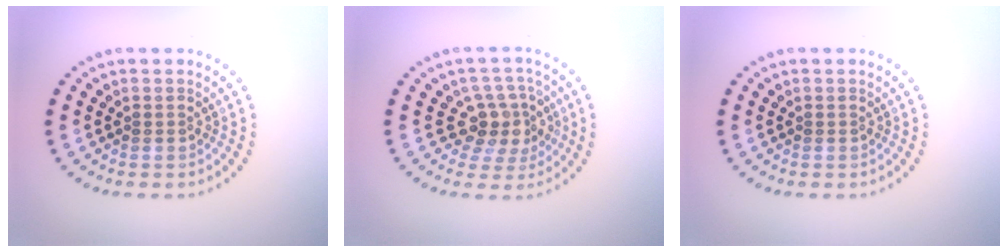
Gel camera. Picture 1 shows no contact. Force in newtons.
{"total": 3.5, "press": 2.9, "slide": 1.9}
{"total": 0.0}